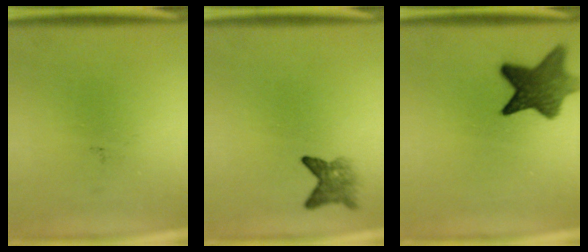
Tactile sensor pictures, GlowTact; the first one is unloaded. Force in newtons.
{"total": 2.8}
{"total": 8.7}